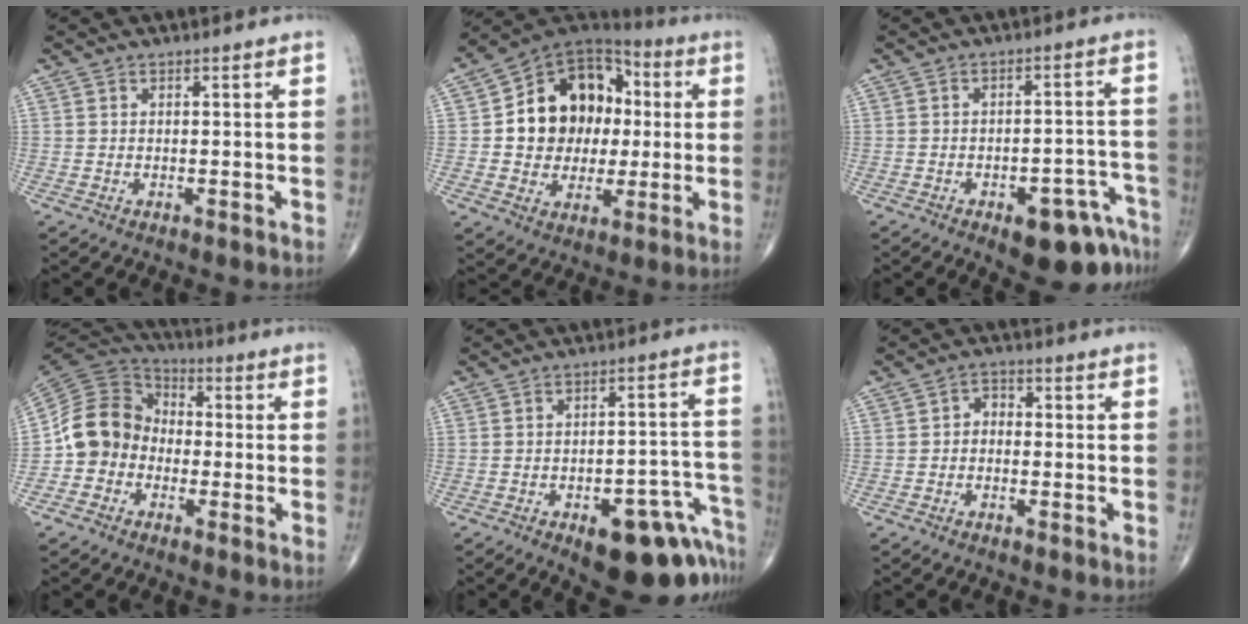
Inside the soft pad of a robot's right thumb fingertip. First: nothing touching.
{"total": 17.8, "force": [1.3, 14.4, 10.5], "torque": [-0.115, 0.028, 0.023]}
{"total": 11.2, "force": [-7.2, 4.8, 7.2], "torque": [-0.059, 0.057, -0.090]}
{"total": 11.7, "force": [-2.8, 10.2, 5.1], "torque": [-0.079, 0.050, -0.068]}
{"total": 15.9, "force": [-9.4, 6.7, 11.0], "torque": [-0.070, 0.085, -0.115]}
{"total": 2.8, "force": [-0.5, 2.2, 1.7], "torque": [-0.012, 0.017, -0.024]}